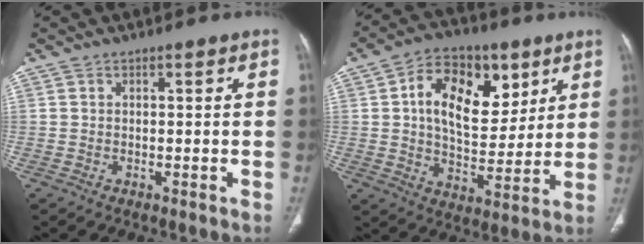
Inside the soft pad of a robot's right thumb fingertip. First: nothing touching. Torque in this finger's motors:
{"motor_torque": [-0.20, 0.48, 0.20, 0.34, 0.11]}